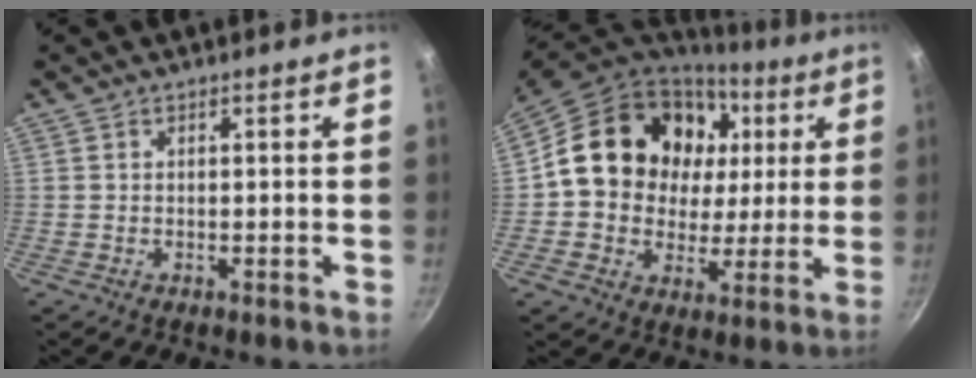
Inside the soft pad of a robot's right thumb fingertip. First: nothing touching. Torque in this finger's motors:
{"motor_torque": [1.72, 3.29, 1.08, -0.62, 0.42]}